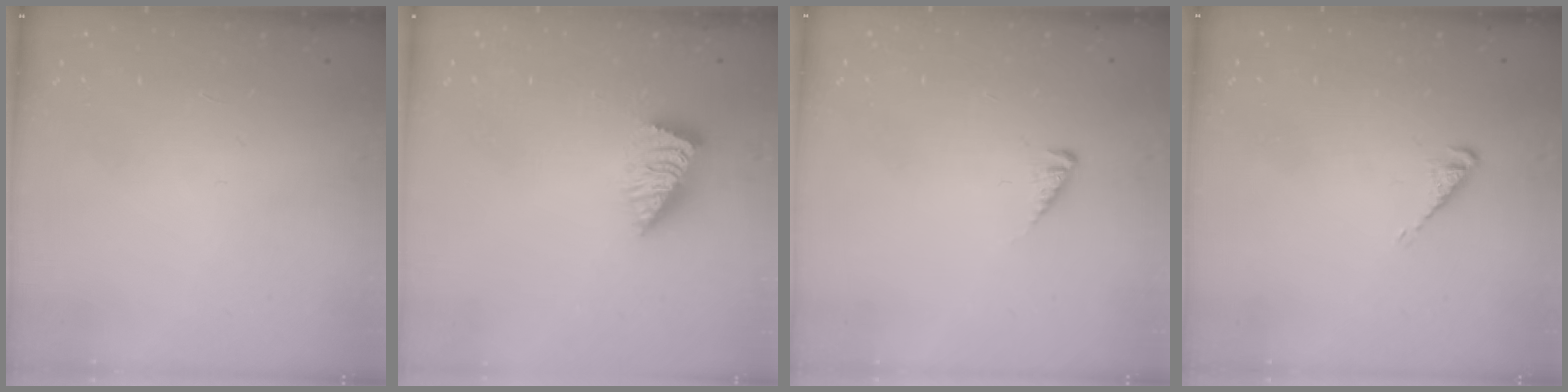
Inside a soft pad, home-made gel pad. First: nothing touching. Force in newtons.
{"total": 2.4, "press": 2.4, "slide": 0.4}
{"total": 2.7, "press": 2.7, "slide": 0.3}
{"total": 3.4, "press": 3.4, "slide": 0.6}